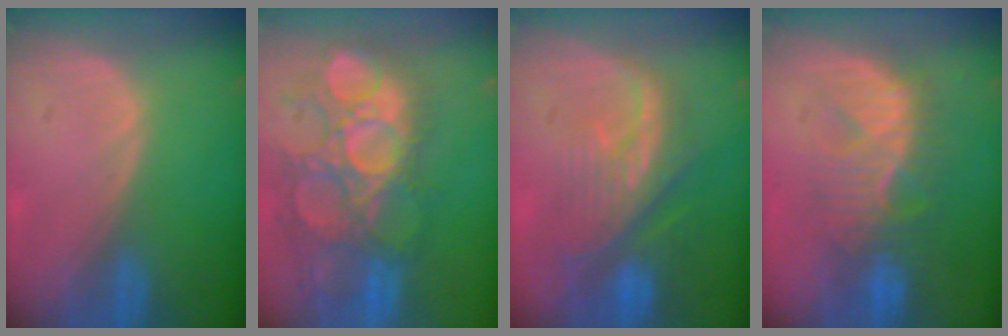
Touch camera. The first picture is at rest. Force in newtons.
{"total": 12.9, "press": 12.0, "slide": 4.8}
{"total": 10.2, "press": 8.9, "slide": 4.9}
{"total": 8.5, "press": 8.3, "slide": 1.7}